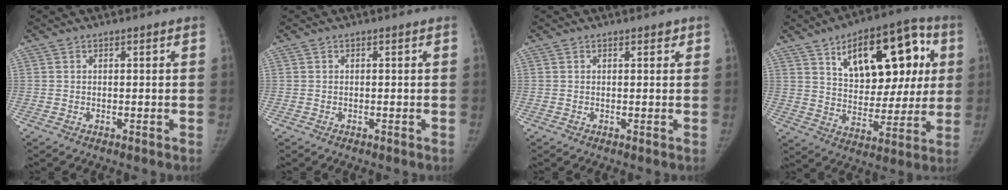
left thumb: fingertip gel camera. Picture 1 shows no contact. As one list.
[{"total": 0.0}, {"total": 1.1, "force": [0.8, 0.6, 0.6], "torque": [0.000, -0.003, 0.008]}, {"total": 22.4, "force": [7.8, 11.7, 17.5], "torque": [-0.198, -0.004, 0.120]}]